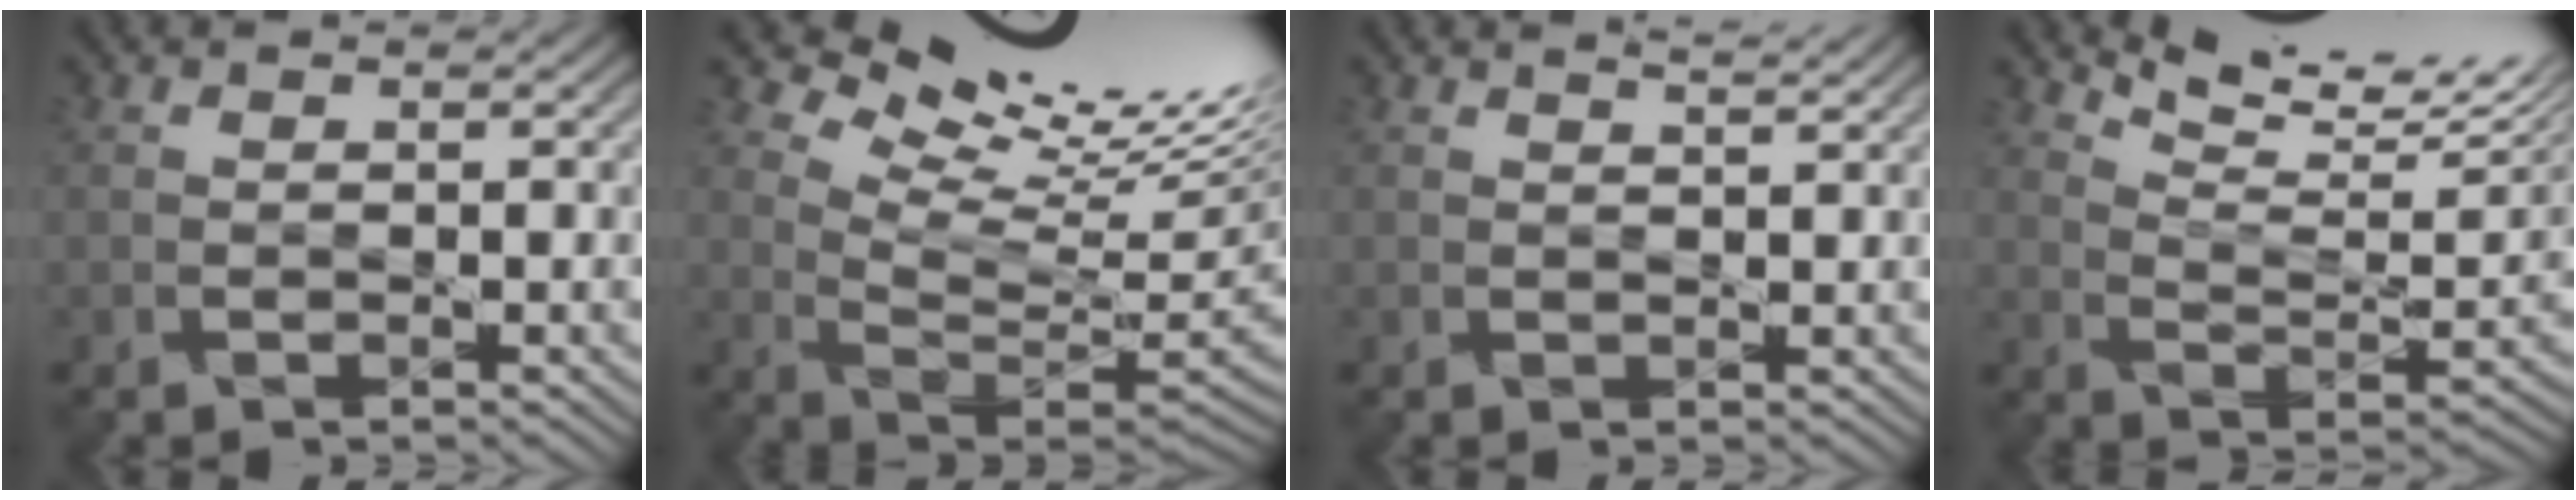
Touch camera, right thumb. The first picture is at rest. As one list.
[{"total": 15.4, "force": [11.0, 4.0, 10.1], "torque": [-0.188, 0.009, 0.161]}, {"total": 1.8, "force": [1.7, -0.2, 0.4], "torque": [-0.012, -0.007, 0.020]}, {"total": 11.7, "force": [9.6, 2.3, 6.3], "torque": [-0.123, 0.000, 0.151]}]